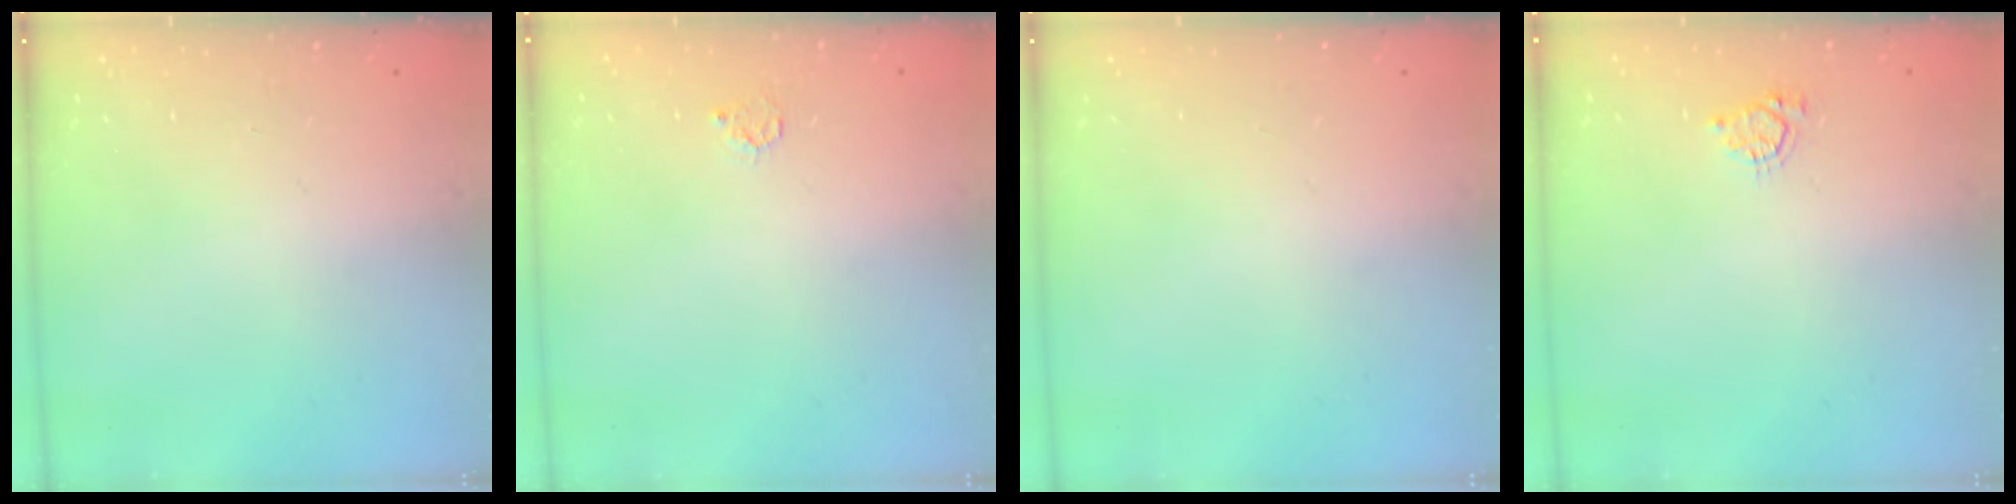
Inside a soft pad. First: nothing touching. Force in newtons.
{"total": 3.3, "press": 3.3, "slide": 0.3}
{"total": 0.0}
{"total": 4.3, "press": 4.3, "slide": 0.6}